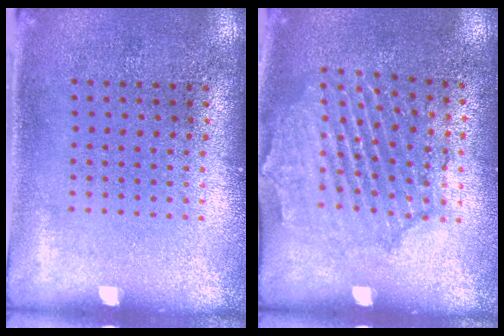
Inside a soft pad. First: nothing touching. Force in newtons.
{"total": 1.6, "press": 1.6, "slide": 0.2}